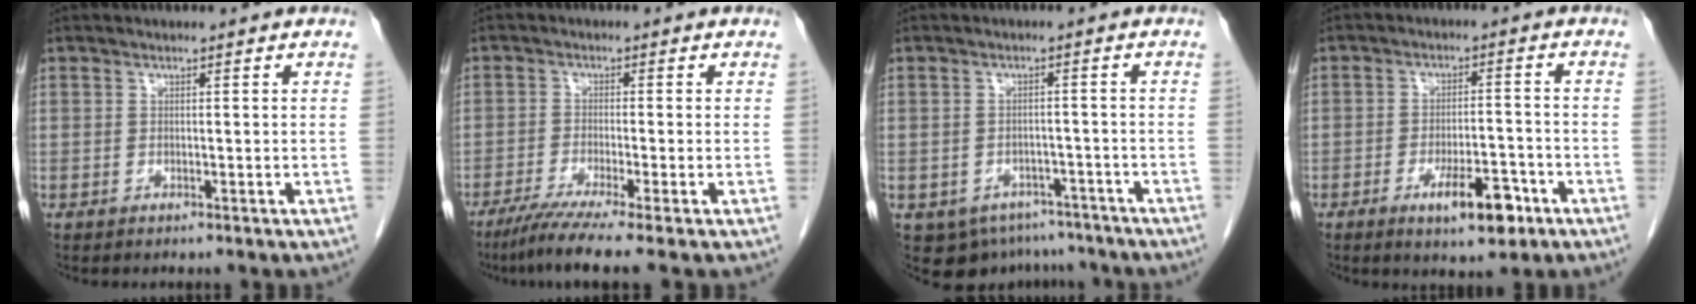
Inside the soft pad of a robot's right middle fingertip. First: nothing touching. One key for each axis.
{"total": 7.0, "fx": -5.2, "fy": -1.1, "fz": 4.5, "tx": -0.071, "ty": -0.023, "tz": -0.091}
{"total": 8.8, "fx": -6.5, "fy": 5.7, "fz": 1.9, "tx": -0.021, "ty": 0.005, "tz": -0.079}
{"total": 7.4, "fx": -4.0, "fy": 2.2, "fz": 5.9, "tx": -0.093, "ty": -0.004, "tz": -0.057}